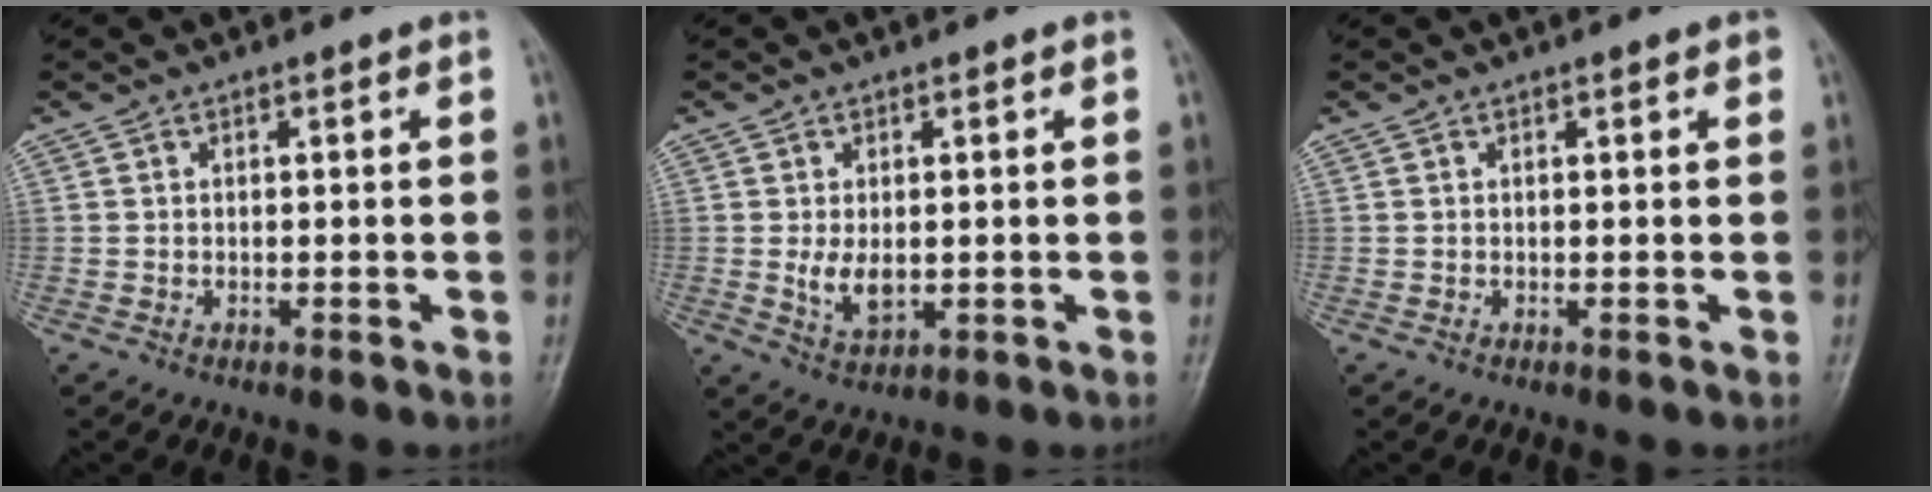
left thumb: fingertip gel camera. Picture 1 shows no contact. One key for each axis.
{"total": 4.4, "fx": 0.1, "fy": 2.7, "fz": 3.5, "tx": -0.059, "ty": -0.011, "tz": 0.009}
{"total": 1.3, "fx": 0.8, "fy": 0.4, "fz": 0.9, "tx": -0.010, "ty": -0.001, "tz": 0.008}